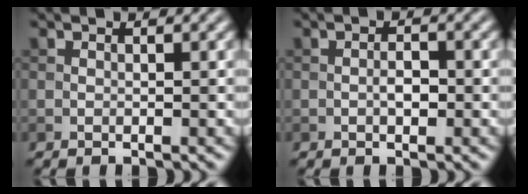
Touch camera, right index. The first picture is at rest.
{"total": 1.4, "force": [-0.4, 0.7, 1.2], "torque": [-0.021, 0.003, -0.008]}